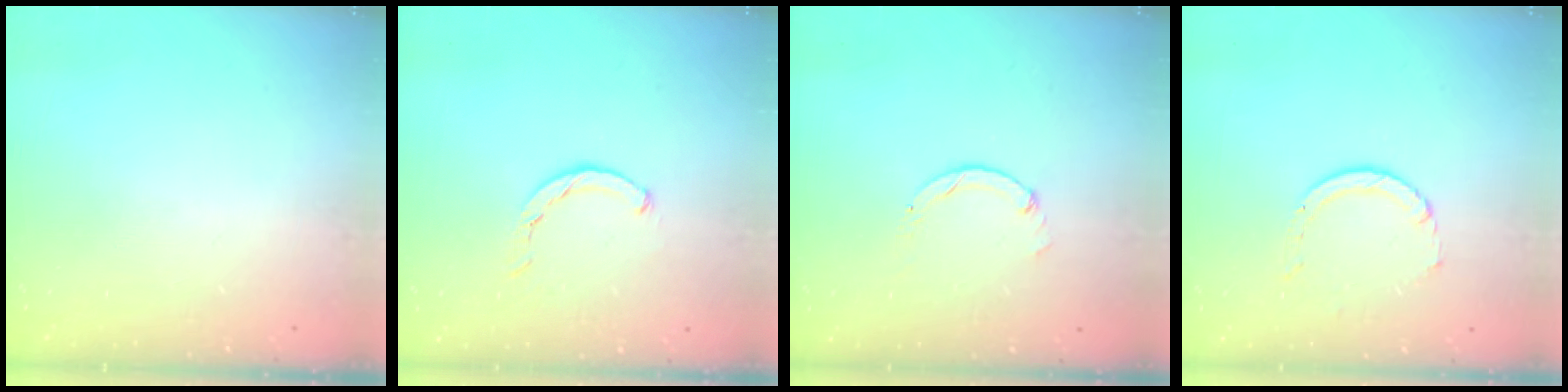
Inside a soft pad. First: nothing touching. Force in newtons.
{"total": 1.4, "press": 1.3, "slide": 0.3}
{"total": 0.0}
{"total": 3.6, "press": 3.6, "slide": 0.4}